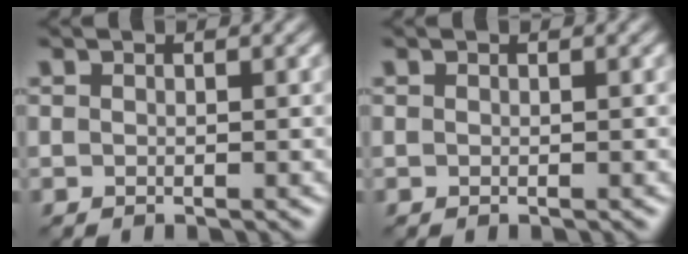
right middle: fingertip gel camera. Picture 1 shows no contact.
{"total": 0.0}